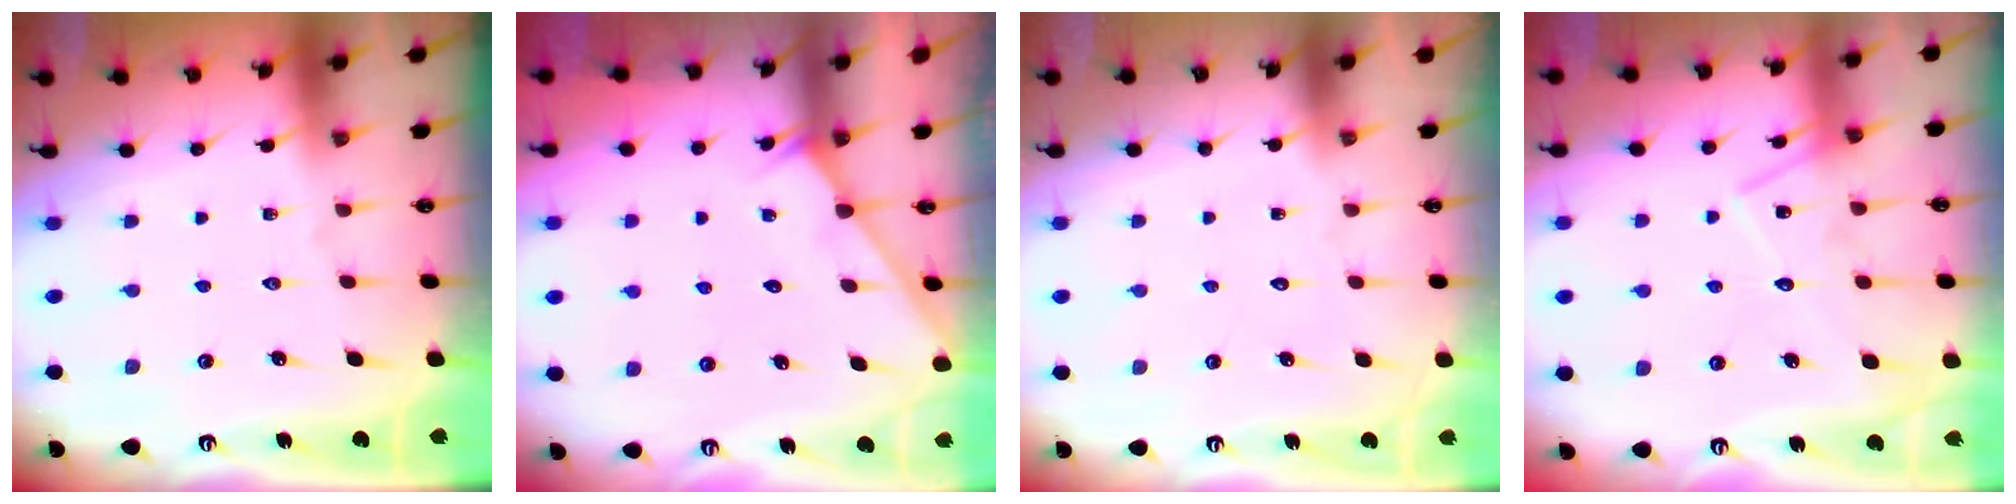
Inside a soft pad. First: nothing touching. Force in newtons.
{"total": 3.1, "press": 3.1, "slide": 0.3}
{"total": 1.6, "press": 1.6, "slide": 0.1}
{"total": 13.4, "press": 13.4, "slide": 0.8}